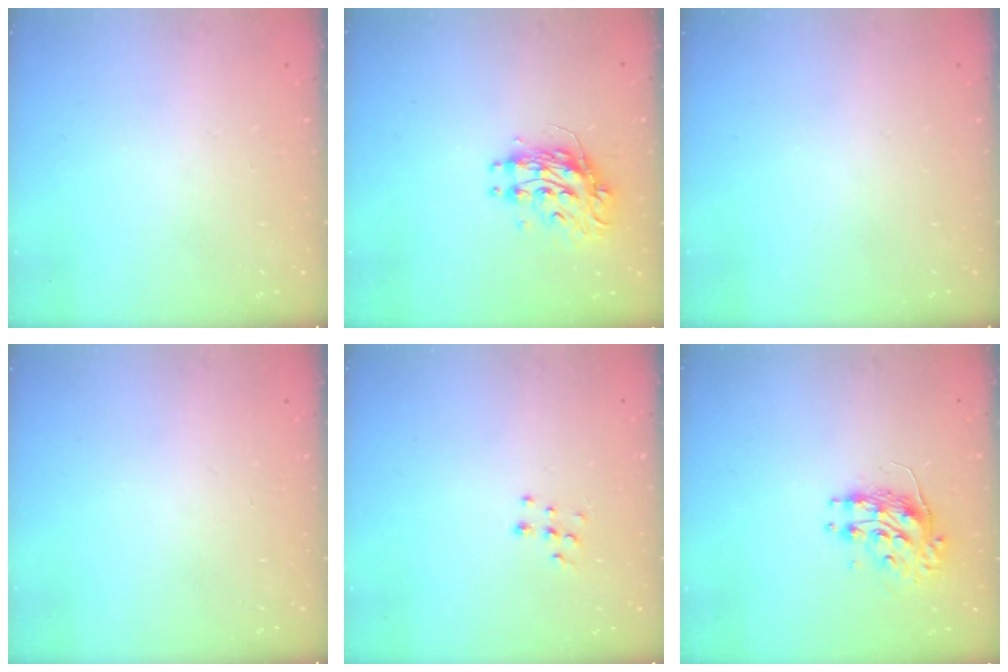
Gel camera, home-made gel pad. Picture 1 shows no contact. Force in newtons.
{"total": 10.1, "press": 10.0, "slide": 0.9}
{"total": 0.0}
{"total": 0.6, "press": 0.0, "slide": 0.6}
{"total": 5.2, "press": 5.2, "slide": 0.3}
{"total": 8.2, "press": 8.2, "slide": 0.3}